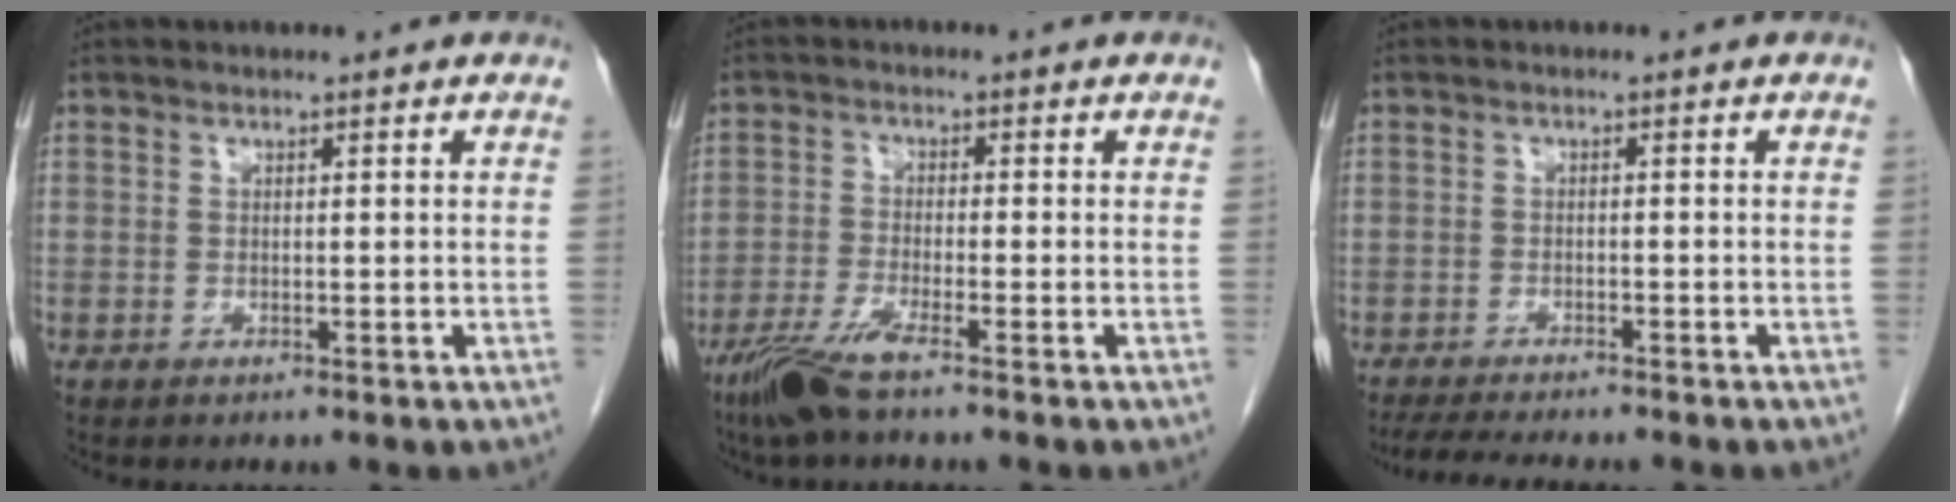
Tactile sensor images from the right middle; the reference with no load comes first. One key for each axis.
{"total": 5.6, "fx": -4.0, "fy": 0.1, "fz": 3.9, "tx": -0.087, "ty": -0.017, "tz": -0.084}
{"total": 8.7, "fx": -7.7, "fy": 1.0, "fz": 3.9, "tx": -0.058, "ty": -0.014, "tz": -0.116}